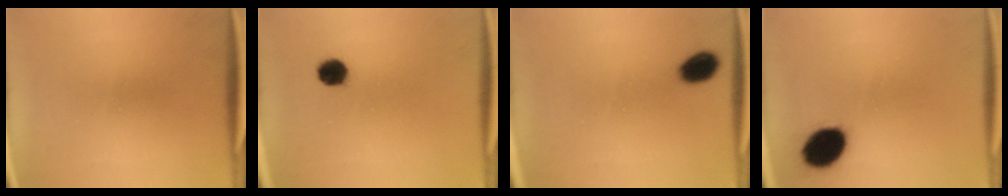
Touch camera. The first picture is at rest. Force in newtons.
{"total": 4.0}
{"total": 5.1}
{"total": 11.8}